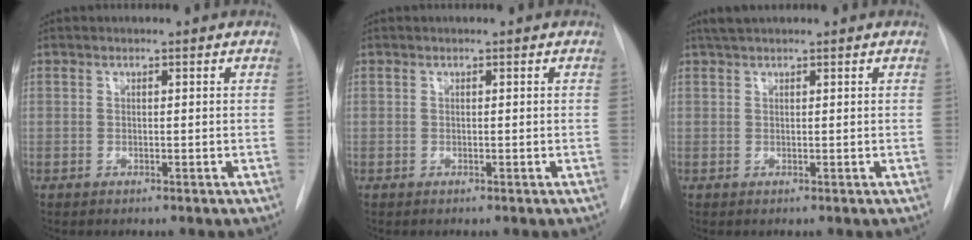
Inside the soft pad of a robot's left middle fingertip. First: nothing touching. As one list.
[{"total": 0.0}, {"total": 2.3, "force": [2.0, 0.4, 1.1], "torque": [-0.023, 0.020, 0.036]}]